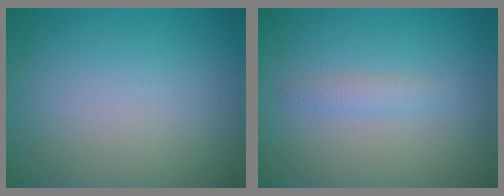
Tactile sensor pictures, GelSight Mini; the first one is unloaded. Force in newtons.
{"total": 1.2, "press": 1.2, "slide": 0.1}